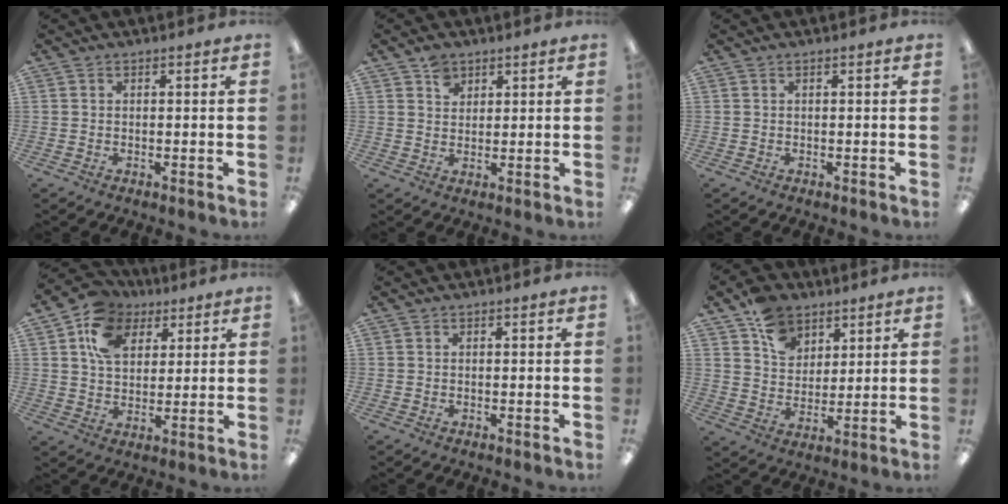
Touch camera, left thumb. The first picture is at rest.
{"total": 4.0, "force": [2.5, 2.8, 1.2], "torque": [-0.014, -0.005, 0.046]}
{"total": 0.0}
{"total": 10.3, "force": [5.5, 7.8, 3.9], "torque": [-0.075, -0.015, 0.105]}
{"total": 0.0}
{"total": 10.9, "force": [6.9, 7.7, 3.5], "torque": [-0.060, -0.030, 0.133]}